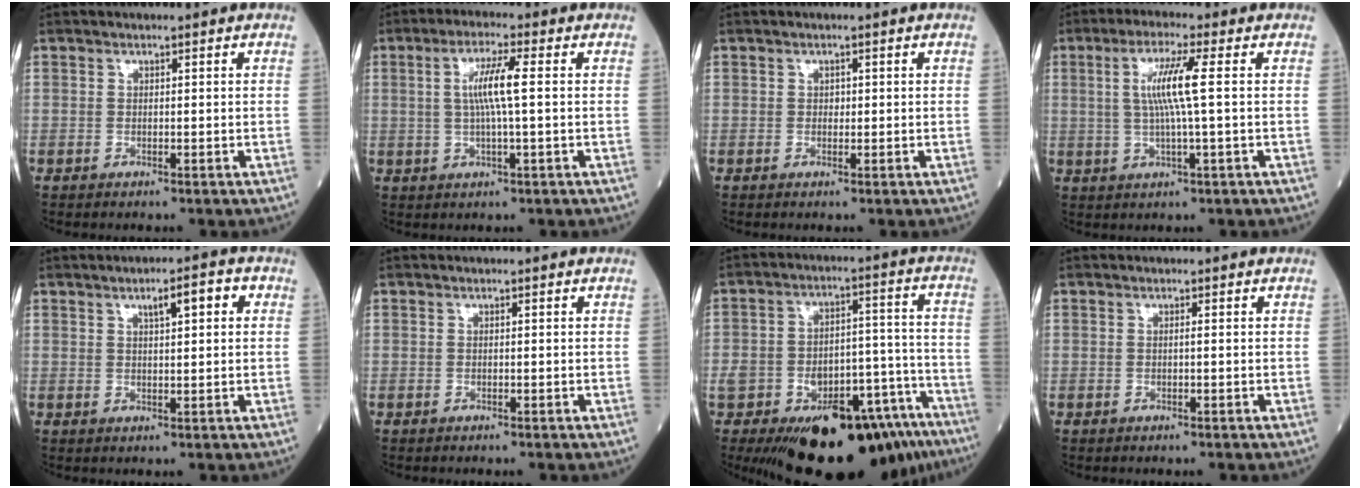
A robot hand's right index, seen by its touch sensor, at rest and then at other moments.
{"total": 5.8, "force": [0.7, -0.3, 5.8], "torque": [-0.113, 0.003, 0.014]}
{"total": 0.7, "force": [0.1, 0.6, 0.4], "torque": [-0.004, 0.002, 0.000]}
{"total": 6.7, "force": [1.0, -0.7, 6.5], "torque": [-0.132, 0.002, 0.020]}
{"total": 4.2, "force": [1.7, 0.8, 3.8], "torque": [-0.061, 0.009, 0.028]}
{"total": 0.0}
{"total": 27.1, "force": [-16.4, 12.0, 18.0], "torque": [-0.276, 0.024, -0.224]}
{"total": 0.0}